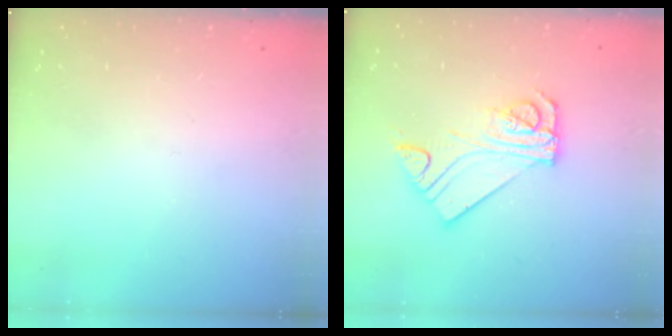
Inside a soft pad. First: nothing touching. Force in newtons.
{"total": 12.0, "press": 11.9, "slide": 1.1}